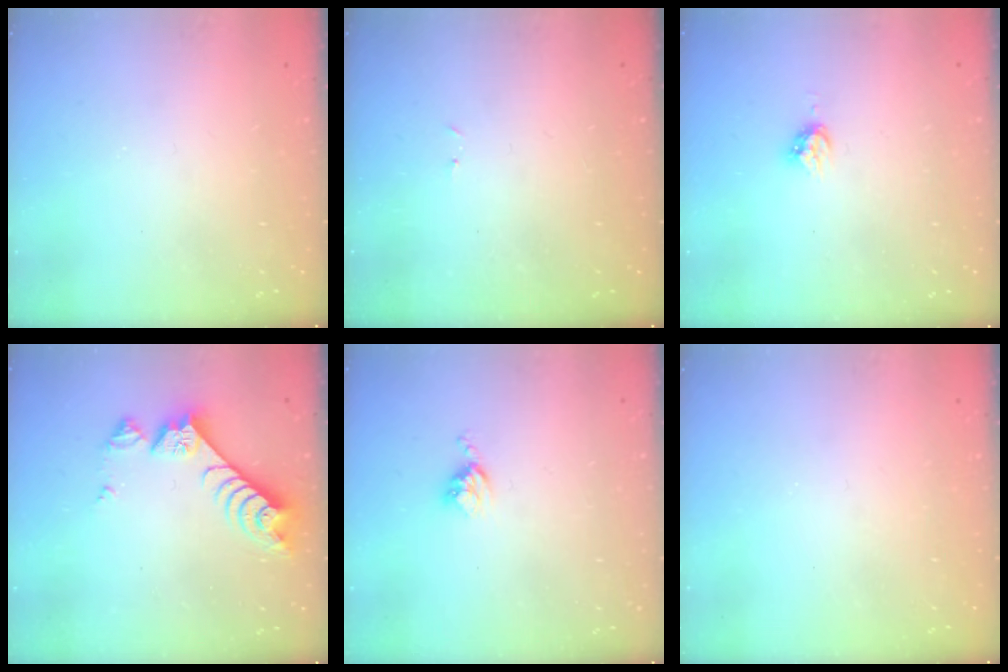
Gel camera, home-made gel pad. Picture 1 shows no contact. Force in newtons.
{"total": 3.0, "press": 2.9, "slide": 0.4}
{"total": 4.2, "press": 4.2, "slide": 0.0}
{"total": 8.8, "press": 8.8, "slide": 0.6}
{"total": 3.5, "press": 3.5, "slide": 0.4}
{"total": 0.0}